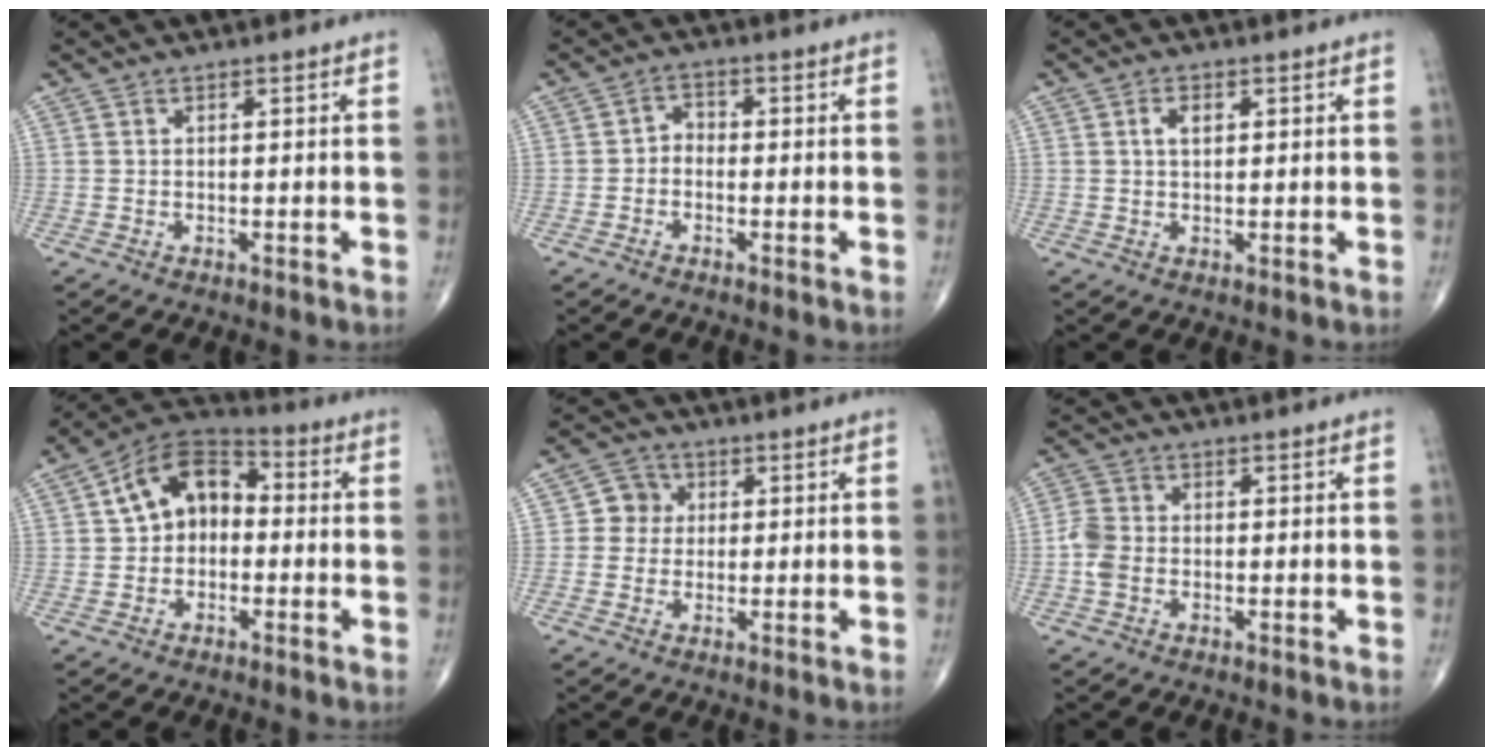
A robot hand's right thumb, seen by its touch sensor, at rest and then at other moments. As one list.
[{"total": 2.3, "force": [-0.9, 1.8, 1.2], "torque": [0.000, 0.013, -0.028]}, {"total": 2.6, "force": [0.8, 1.5, 1.9], "torque": [-0.028, 0.001, 0.012]}, {"total": 11.5, "force": [0.6, 8.1, 8.2], "torque": [-0.104, 0.036, -0.010]}, {"total": 4.6, "force": [0.5, 4.4, 1.3], "torque": [0.009, 0.008, 0.001]}, {"total": 4.0, "force": [-1.0, 3.0, 2.5], "torque": [-0.058, 0.010, -0.025]}]